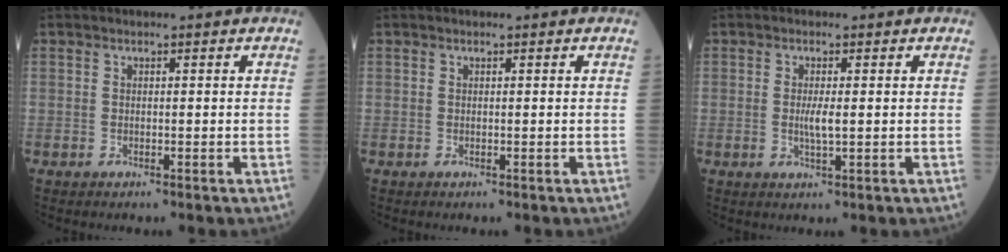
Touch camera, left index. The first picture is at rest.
{"total": 0.0}
{"total": 2.4, "force": [0.0, 0.3, 2.4], "torque": [-0.051, -0.003, 0.001]}